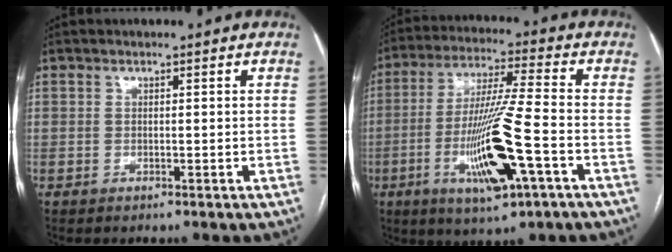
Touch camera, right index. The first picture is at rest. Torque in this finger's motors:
{"motor_torque": [0.64, 0.15, 0.36, 0.21]}